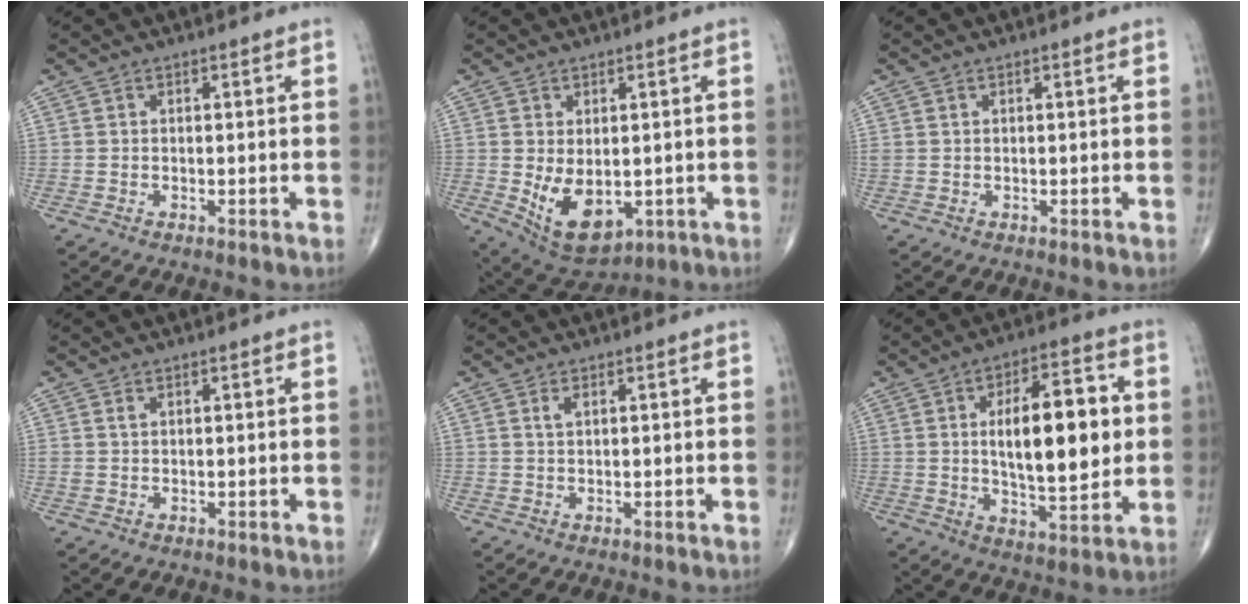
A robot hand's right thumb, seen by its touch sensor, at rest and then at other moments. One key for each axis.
{"total": 10.1, "fx": -1.4, "fy": 6.2, "fz": 7.8, "tx": -0.112, "ty": -0.011, "tz": 0.000}
{"total": 0.6, "fx": 0.3, "fy": 0.4, "fz": 0.3, "tx": -0.005, "ty": 0.007, "tz": 0.008}
{"total": 0.9, "fx": 0.5, "fy": 0.6, "fz": 0.6, "tx": -0.010, "ty": 0.003, "tz": 0.013}
{"total": 1.3, "fx": 0.6, "fy": 0.5, "fz": 1.0, "tx": -0.023, "ty": 0.004, "tz": 0.012}
{"total": 17.1, "fx": 2.0, "fy": 7.0, "fz": 15.5, "tx": -0.213, "ty": -0.004, "tz": 0.031}